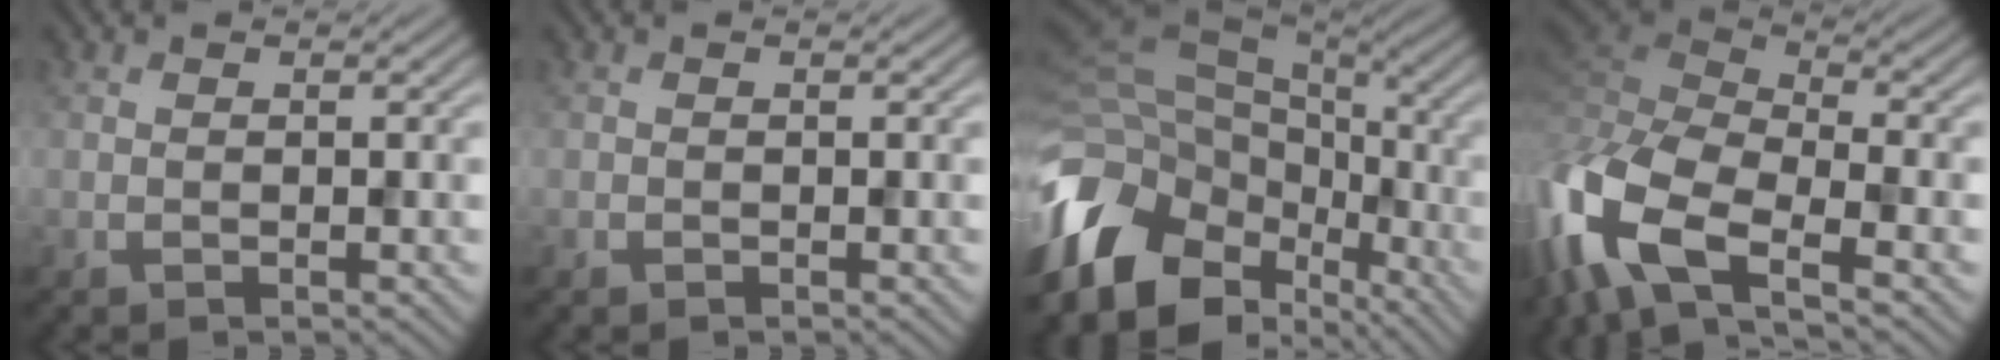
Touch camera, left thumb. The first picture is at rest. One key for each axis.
{"total": 0.0}
{"total": 16.4, "fx": -6.8, "fy": 10.7, "fz": 10.4, "tx": -0.261, "ty": -0.021, "tz": -0.114}
{"total": 13.6, "fx": -5.9, "fy": 6.1, "fz": 10.6, "tx": -0.274, "ty": -0.009, "tz": -0.118}